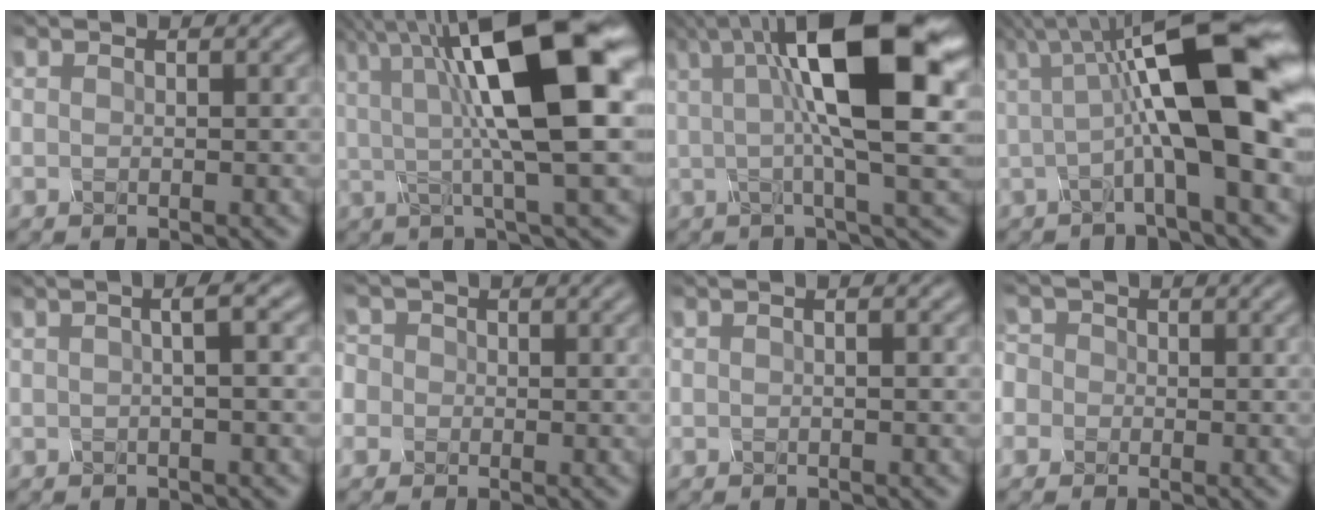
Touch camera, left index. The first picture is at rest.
{"total": 13.7, "force": [3.4, 3.7, 12.8], "torque": [-0.202, 0.016, 0.050]}
{"total": 12.0, "force": [3.3, 2.7, 11.2], "torque": [-0.171, 0.015, 0.051]}
{"total": 11.6, "force": [1.7, 2.7, 11.2], "torque": [-0.175, 0.017, 0.021]}
{"total": 2.9, "force": [0.5, 0.8, 2.7], "torque": [-0.031, 0.015, -0.002]}
{"total": 4.0, "force": [0.3, 3.7, 1.5], "torque": [-0.025, 0.034, -0.029]}
{"total": 1.1, "force": [0.3, 0.3, 1.0], "torque": [-0.017, 0.001, -0.002]}
{"total": 3.9, "force": [-0.2, 3.7, 1.3], "torque": [-0.021, 0.030, -0.043]}